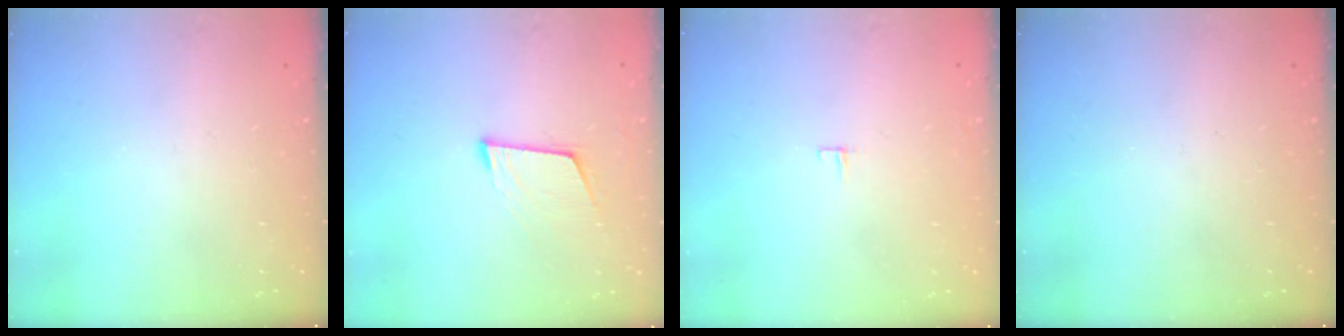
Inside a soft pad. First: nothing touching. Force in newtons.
{"total": 6.7, "press": 6.4, "slide": 2.0}
{"total": 3.3, "press": 3.3, "slide": 0.2}
{"total": 0.0}